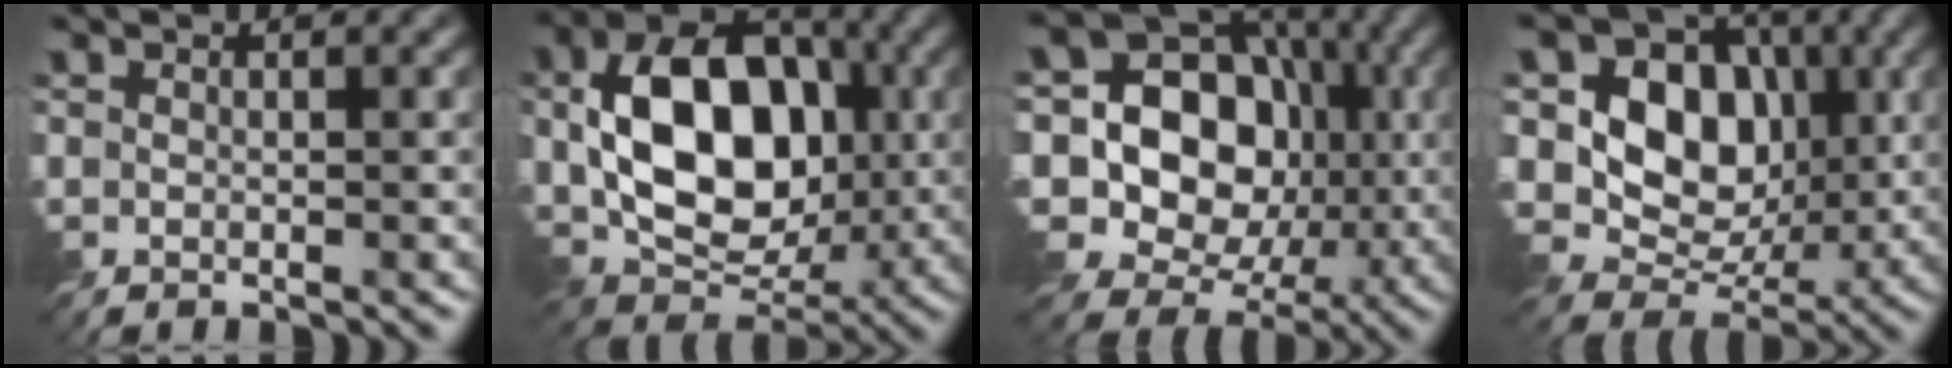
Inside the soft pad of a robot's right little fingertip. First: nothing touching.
{"total": 10.9, "force": [0.2, 7.6, 7.8], "torque": [-0.136, 0.001, 0.006]}
{"total": 17.1, "force": [1.0, 14.1, 9.6], "torque": [-0.198, 0.045, 0.000]}
{"total": 9.9, "force": [1.7, 7.8, 5.9], "torque": [-0.109, -0.008, 0.010]}